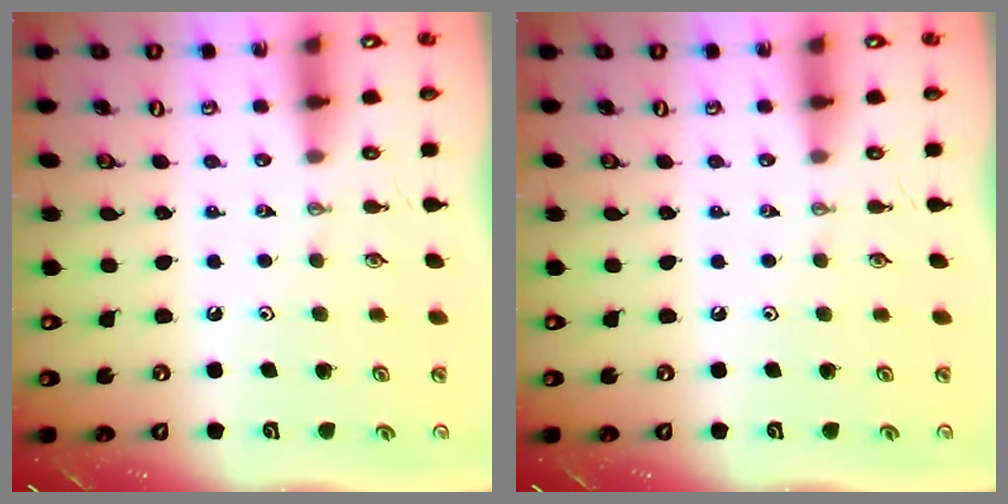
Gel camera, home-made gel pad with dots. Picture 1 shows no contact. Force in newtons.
{"total": 0.0}